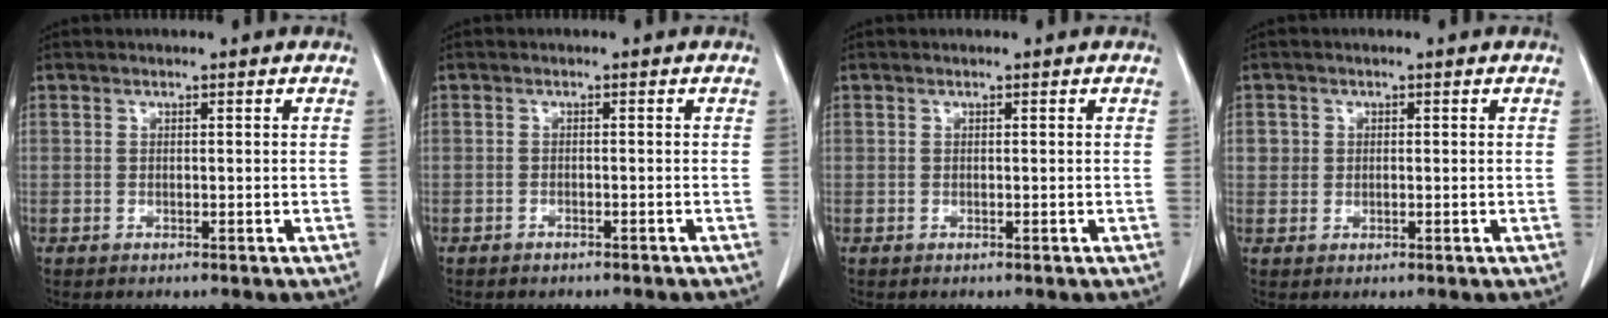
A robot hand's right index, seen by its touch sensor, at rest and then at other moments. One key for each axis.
{"total": 1.8, "fx": -1.6, "fy": 0.6, "fz": 0.7, "tx": -0.015, "ty": -0.002, "tz": -0.017}
{"total": 0.0}
{"total": 2.0, "fx": 0.4, "fy": 1.9, "fz": 0.4, "tx": 0.000, "ty": 0.006, "tz": 0.009}